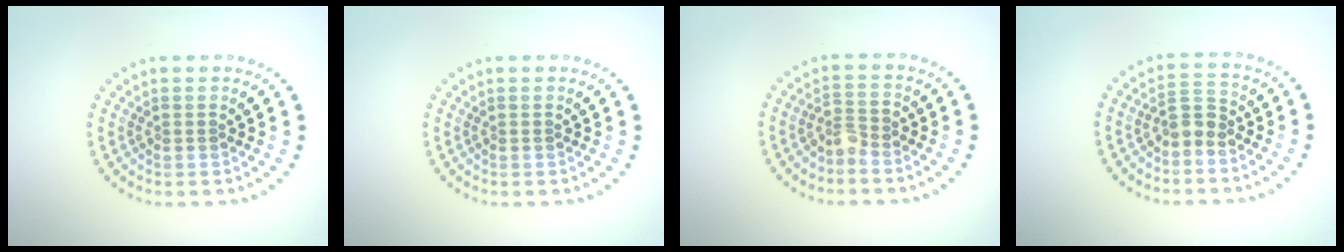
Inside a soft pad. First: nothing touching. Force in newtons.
{"total": 0.0}
{"total": 1.8, "press": 1.4, "slide": 1.1}
{"total": 1.9, "press": 1.6, "slide": 1.1}